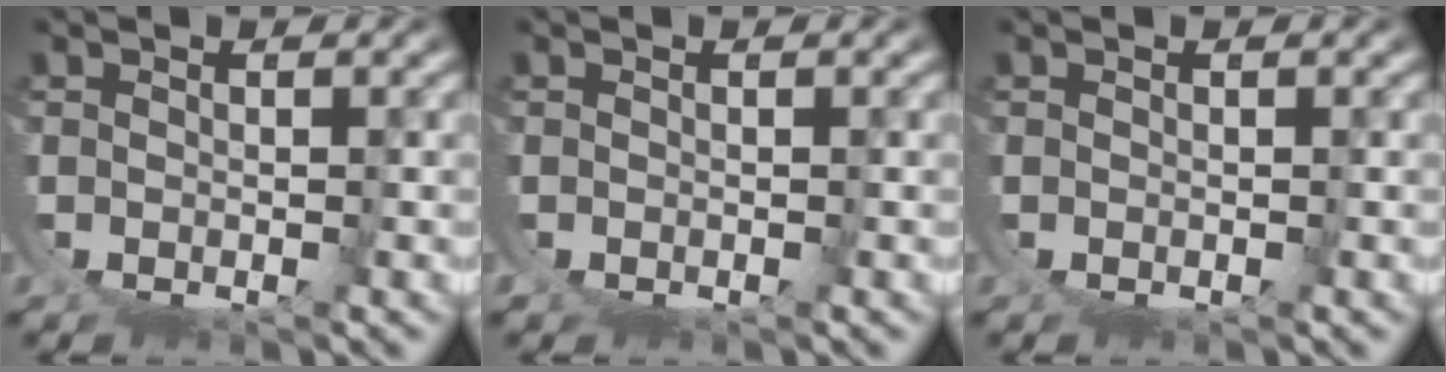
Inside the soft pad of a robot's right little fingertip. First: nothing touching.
{"total": 0.0}
{"total": 0.0}